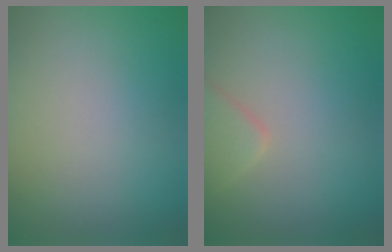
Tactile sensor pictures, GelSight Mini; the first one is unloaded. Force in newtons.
{"total": 2.0, "press": 2.0, "slide": 0.1}